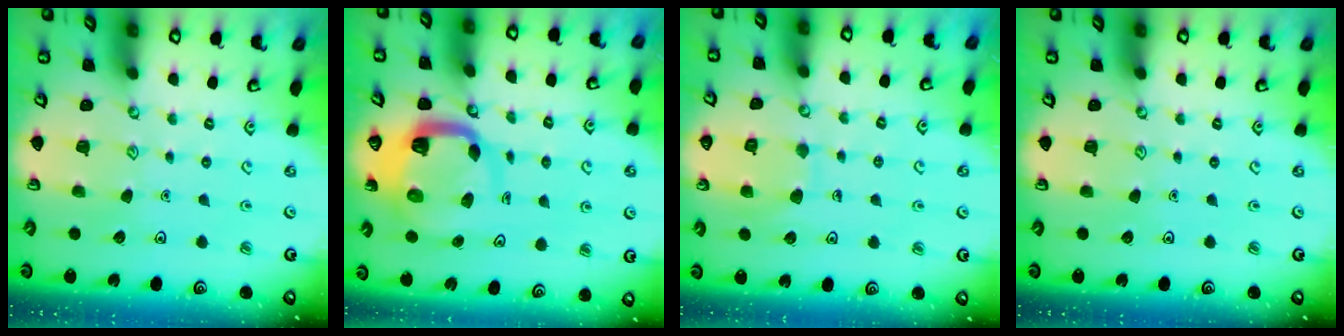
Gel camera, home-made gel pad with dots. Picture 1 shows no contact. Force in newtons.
{"total": 7.6, "press": 7.5, "slide": 1.0}
{"total": 7.1, "press": 7.1, "slide": 0.3}
{"total": 0.0}